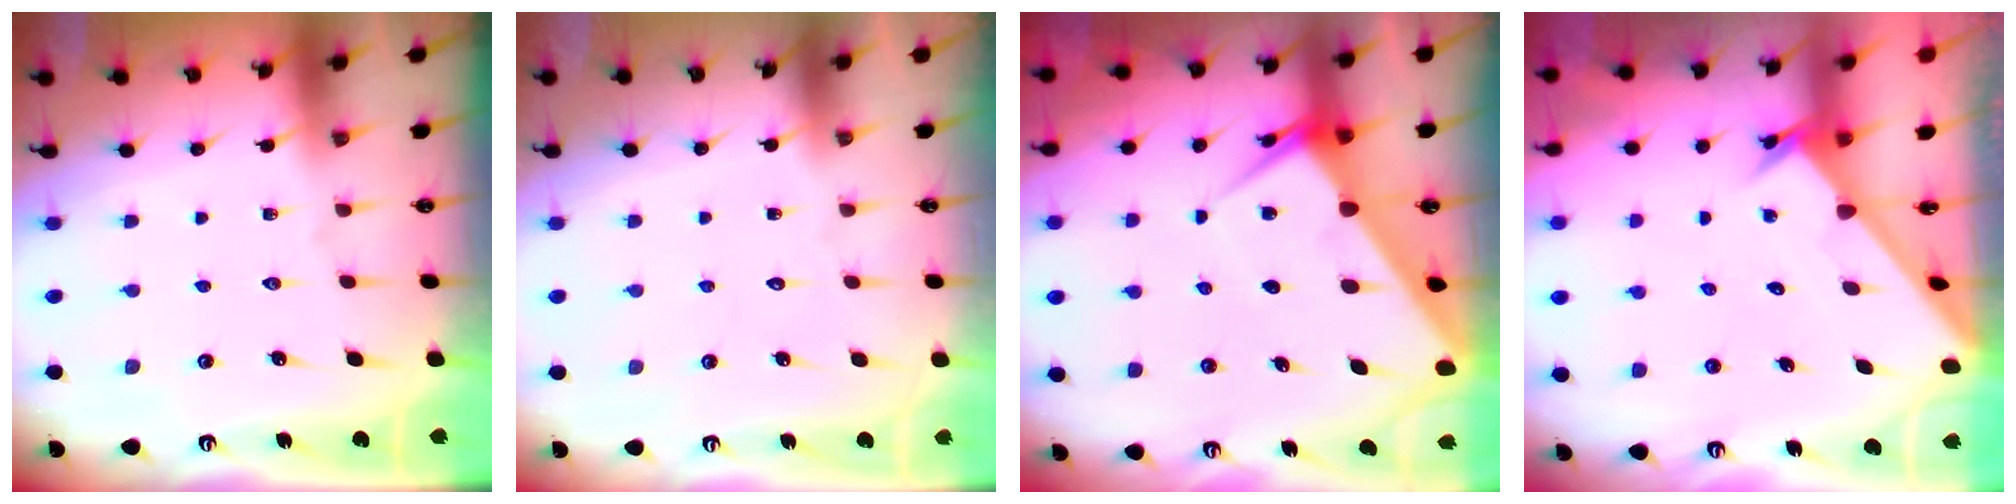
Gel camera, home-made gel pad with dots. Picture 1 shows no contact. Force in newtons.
{"total": 1.7, "press": 1.6, "slide": 0.2}
{"total": 6.9, "press": 6.9, "slide": 0.7}
{"total": 2.5, "press": 2.5, "slide": 0.2}